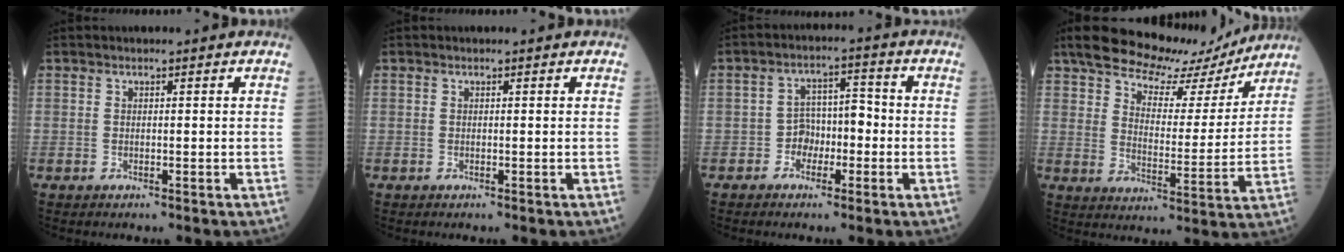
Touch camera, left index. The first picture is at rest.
{"total": 0.0}
{"total": 4.4, "force": [-1.9, 3.0, 2.5], "torque": [-0.033, 0.017, -0.039]}
{"total": 14.5, "force": [12.3, 5.2, 5.6], "torque": [-0.075, 0.007, 0.171]}